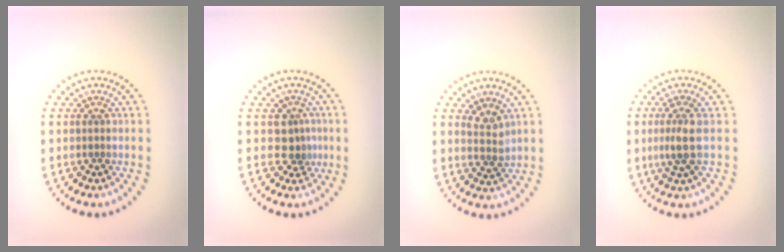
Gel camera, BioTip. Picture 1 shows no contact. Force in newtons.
{"total": 2.3, "press": 1.9, "slide": 1.4}
{"total": 1.8, "press": 1.4, "slide": 1.0}
{"total": 2.5, "press": 2.1, "slide": 1.3}